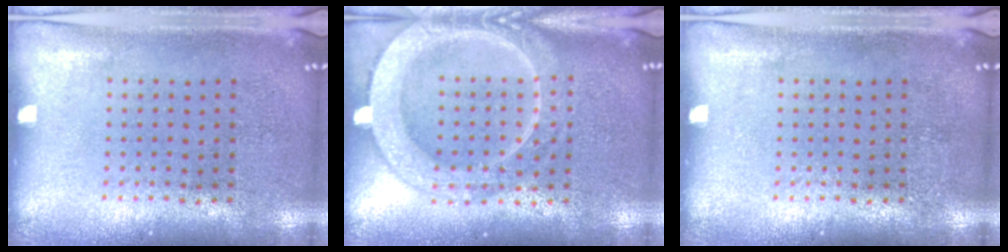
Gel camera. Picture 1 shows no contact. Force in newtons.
{"total": 4.1, "press": 4.1, "slide": 0.4}
{"total": 0.0}